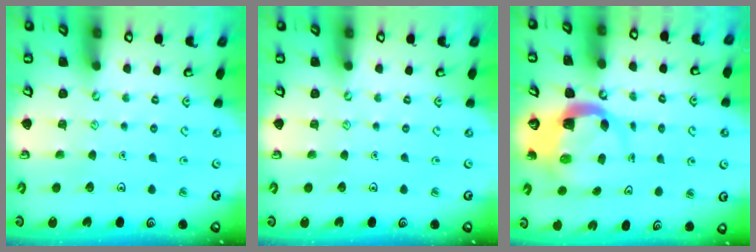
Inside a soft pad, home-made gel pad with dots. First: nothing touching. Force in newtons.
{"total": 0.0}
{"total": 4.8, "press": 4.8, "slide": 0.7}